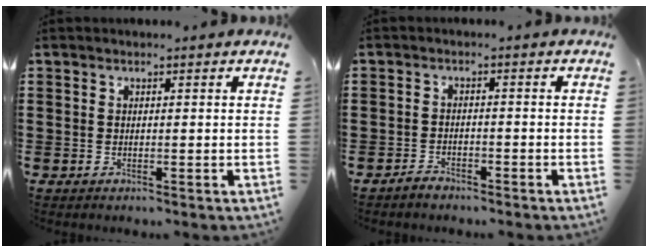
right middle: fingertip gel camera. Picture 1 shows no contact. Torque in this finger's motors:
{"motor_torque": [1.17, 0.16, 0.16, 0.03]}